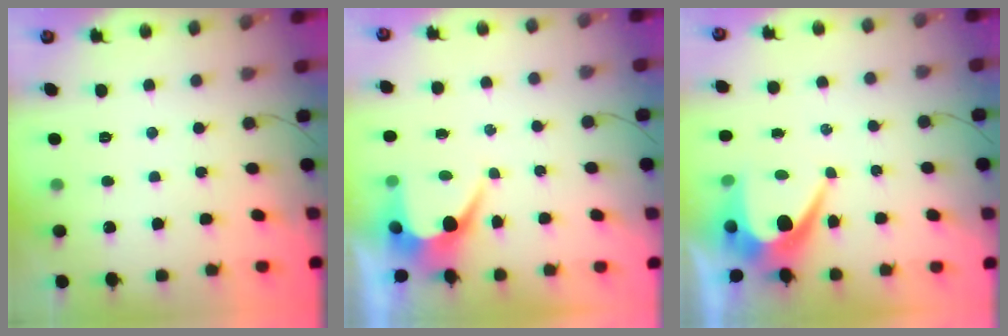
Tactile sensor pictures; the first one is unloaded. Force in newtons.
{"total": 6.5, "press": 6.5, "slide": 0.4}
{"total": 7.4, "press": 7.4, "slide": 0.5}